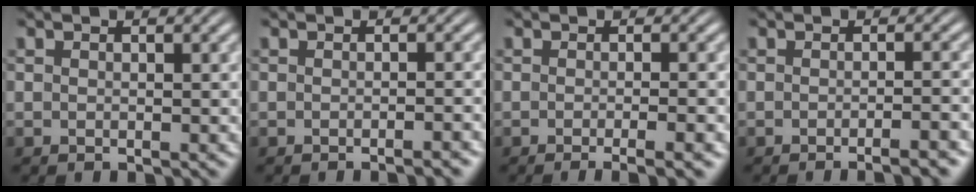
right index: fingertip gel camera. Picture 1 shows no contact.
{"total": 1.4, "force": [-1.3, -0.2, 0.4], "torque": [-0.003, 0.004, -0.024]}
{"total": 3.5, "force": [-2.8, 0.2, 2.1], "torque": [-0.021, 0.001, -0.046]}
{"total": 2.6, "force": [-2.3, -0.1, 1.2], "torque": [-0.008, 0.006, -0.042]}